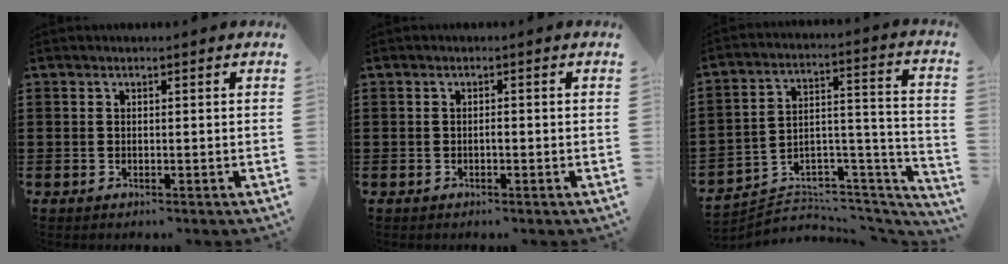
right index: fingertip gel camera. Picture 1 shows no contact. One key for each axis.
{"total": 0.7, "fx": -0.3, "fy": 0.2, "fz": 0.6, "tx": -0.014, "ty": -0.003, "tz": -0.005}
{"total": 3.5, "fx": -2.8, "fy": 2.0, "fz": 0.7, "tx": -0.020, "ty": -0.008, "tz": -0.059}